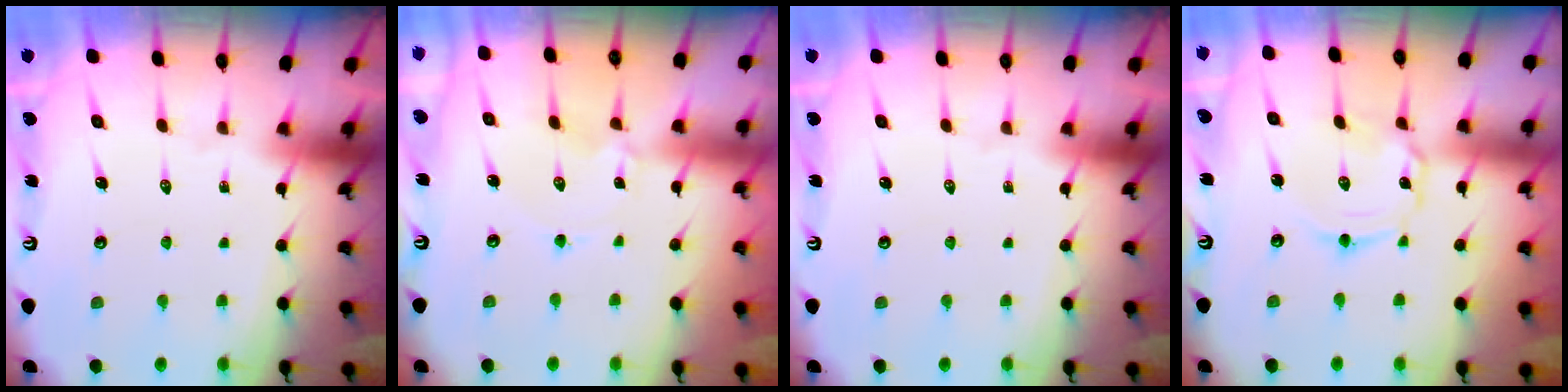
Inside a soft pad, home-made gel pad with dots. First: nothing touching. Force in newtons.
{"total": 1.0, "press": 1.0, "slide": 0.2}
{"total": 0.0}
{"total": 2.7, "press": 2.7, "slide": 0.3}